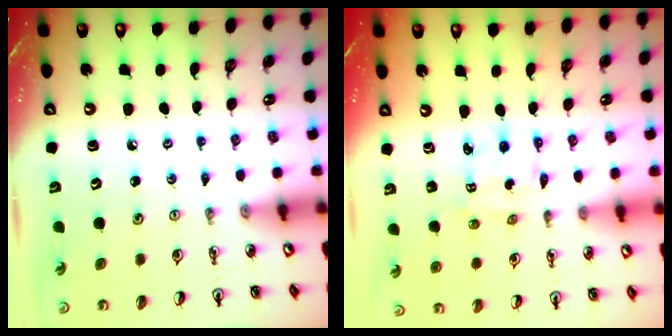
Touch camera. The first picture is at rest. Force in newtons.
{"total": 2.6, "press": 2.6, "slide": 0.1}